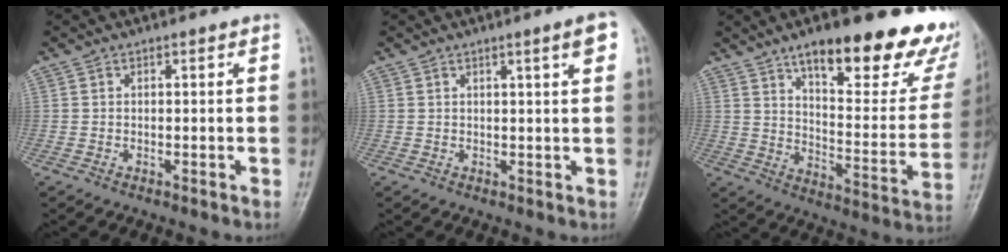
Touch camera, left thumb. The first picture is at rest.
{"total": 3.5, "force": [1.7, 0.1, 3.1], "torque": [-0.041, -0.007, 0.025]}
{"total": 27.2, "force": [17.4, 9.0, 18.9], "torque": [-0.211, -0.074, 0.243]}